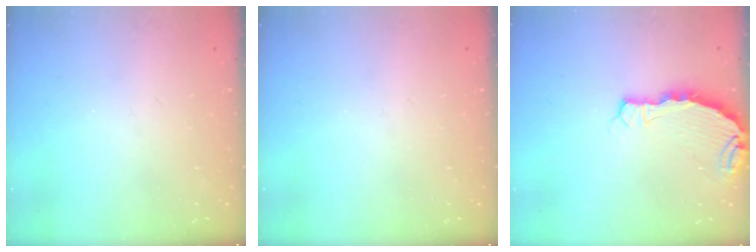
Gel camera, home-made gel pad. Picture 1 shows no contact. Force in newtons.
{"total": 0.0}
{"total": 5.5, "press": 5.5, "slide": 0.1}